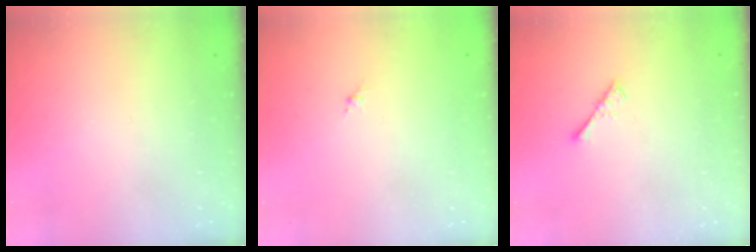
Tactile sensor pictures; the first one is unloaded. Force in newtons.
{"total": 1.3, "press": 1.2, "slide": 0.5}
{"total": 0.8, "press": 0.8, "slide": 0.3}